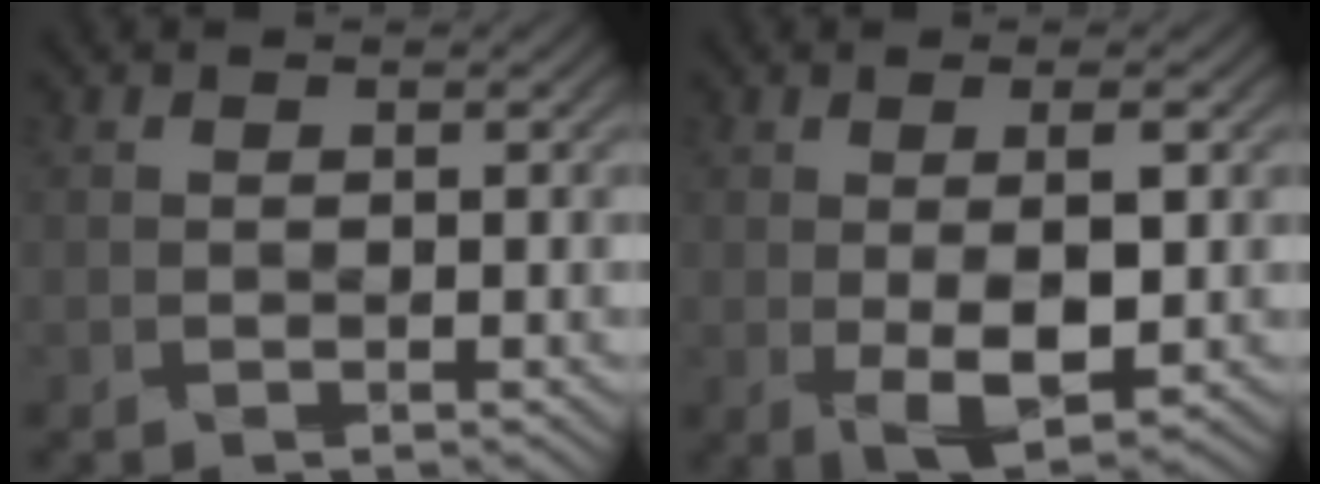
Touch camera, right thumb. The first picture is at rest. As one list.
[{"total": 6.2, "force": [-0.3, 2.0, 5.8], "torque": [-0.105, -0.003, -0.001]}]